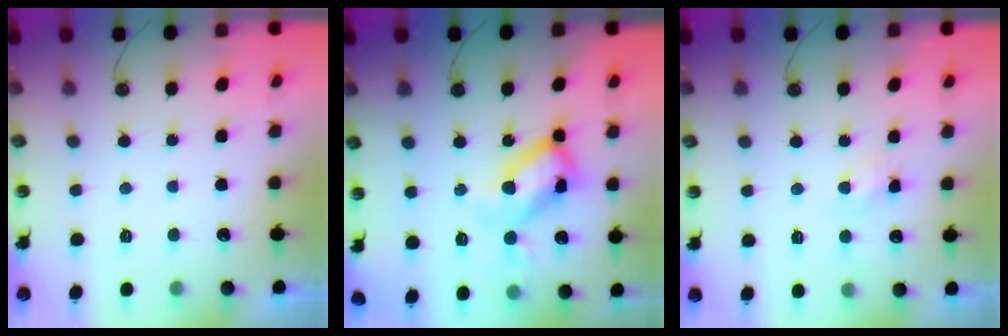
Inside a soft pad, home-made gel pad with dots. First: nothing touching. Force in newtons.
{"total": 17.7, "press": 17.6, "slide": 1.3}
{"total": 3.0, "press": 2.9, "slide": 0.5}